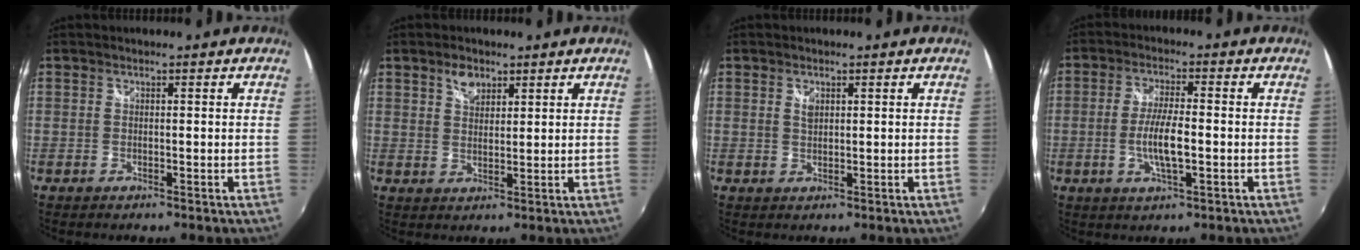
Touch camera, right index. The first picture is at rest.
{"total": 3.9, "force": [2.4, 2.3, 2.0], "torque": [-0.027, 0.008, 0.044]}
{"total": 1.8, "force": [0.7, 1.1, 1.2], "torque": [-0.019, 0.001, 0.012]}
{"total": 6.9, "force": [-1.5, 1.4, 6.6], "torque": [-0.128, -0.003, -0.026]}